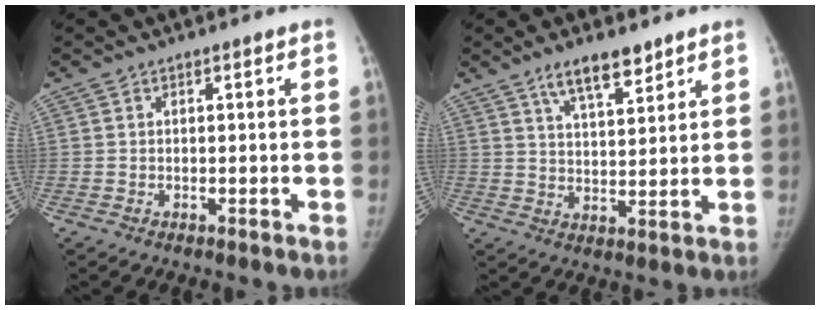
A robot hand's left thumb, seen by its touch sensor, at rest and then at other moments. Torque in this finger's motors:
{"motor_torque": [0.22, -0.15, 0.98, -0.91, 0.22]}